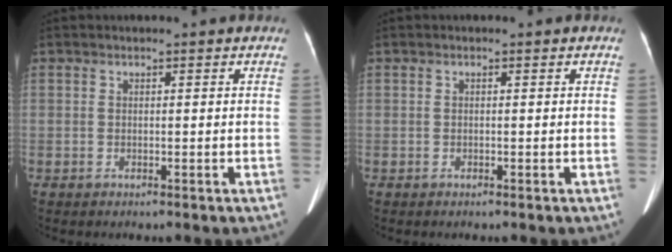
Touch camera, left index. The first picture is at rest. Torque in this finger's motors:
{"motor_torque": [0.01, 0.05, 0.00, 0.00]}